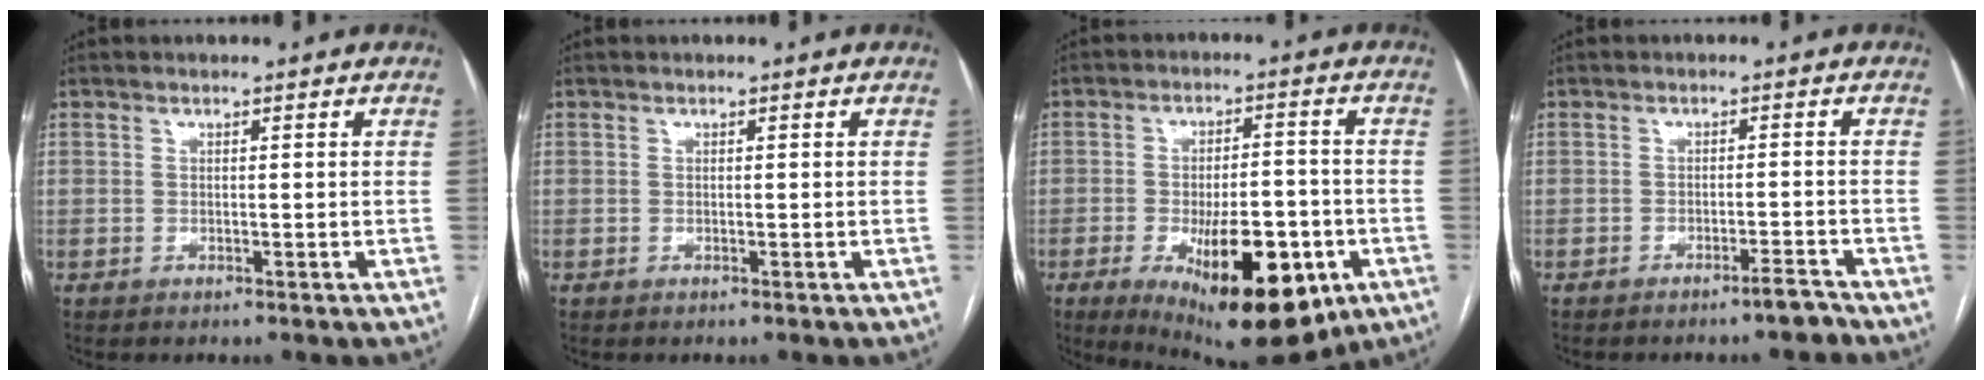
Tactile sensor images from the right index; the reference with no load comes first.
{"total": 0.0}
{"total": 16.9, "force": [-6.8, 6.4, 14.0], "torque": [-0.186, -0.003, -0.082]}
{"total": 2.4, "force": [-2.1, 0.1, 1.1], "torque": [-0.015, 0.000, -0.031]}